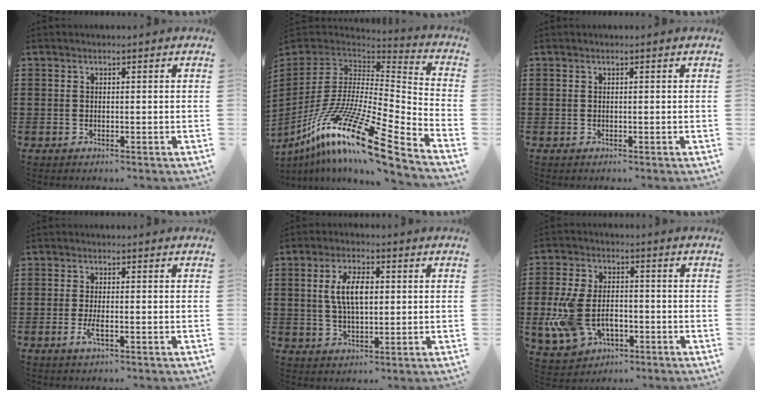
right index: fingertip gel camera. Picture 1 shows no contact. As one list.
[{"total": 19.7, "force": [-11.9, 4.0, 15.2], "torque": [-0.316, 0.023, -0.224]}, {"total": 0.0}, {"total": 2.6, "force": [-0.9, 0.6, 2.4], "torque": [-0.054, -0.007, -0.021]}, {"total": 6.5, "force": [1.0, 2.8, 5.7], "torque": [-0.108, 0.008, 0.014]}, {"total": 9.6, "force": [-2.2, 6.3, 6.9], "torque": [-0.176, 0.005, -0.044]}]